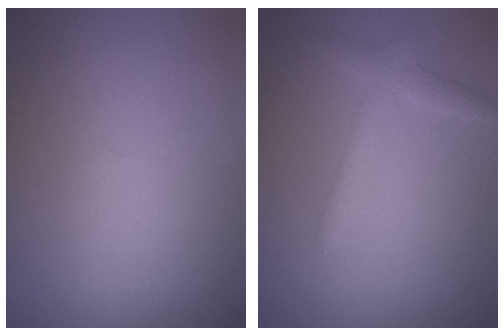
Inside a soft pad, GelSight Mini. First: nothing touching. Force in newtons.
{"total": 2.2, "press": 2.2, "slide": 0.1}